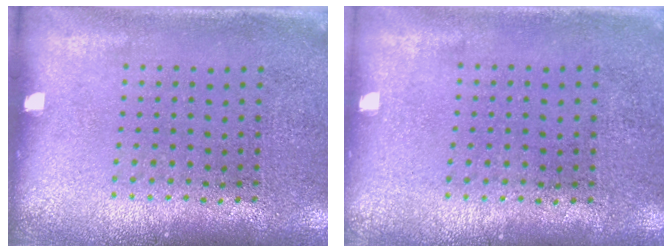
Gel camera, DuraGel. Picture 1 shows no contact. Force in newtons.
{"total": 0.0}